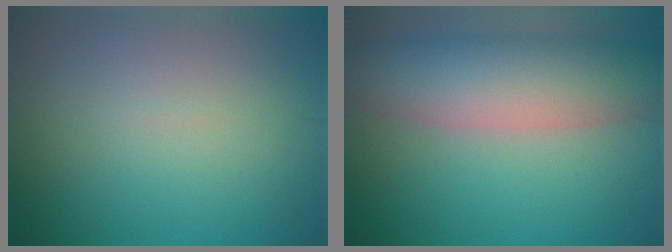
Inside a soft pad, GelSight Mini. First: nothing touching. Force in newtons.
{"total": 8.1, "press": 8.1, "slide": 0.7}